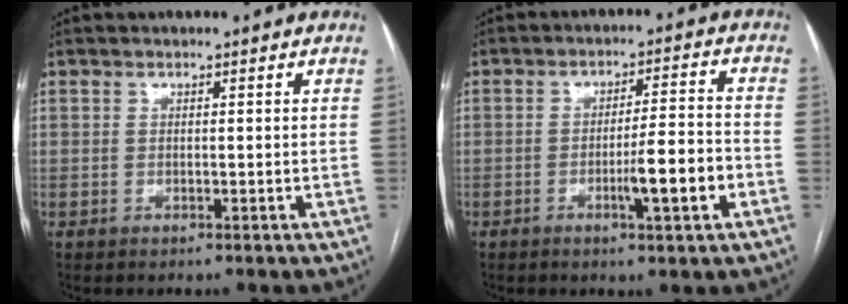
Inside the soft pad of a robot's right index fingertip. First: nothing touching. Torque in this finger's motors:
{"motor_torque": [1.15, -0.57, 0.72, 0.15]}